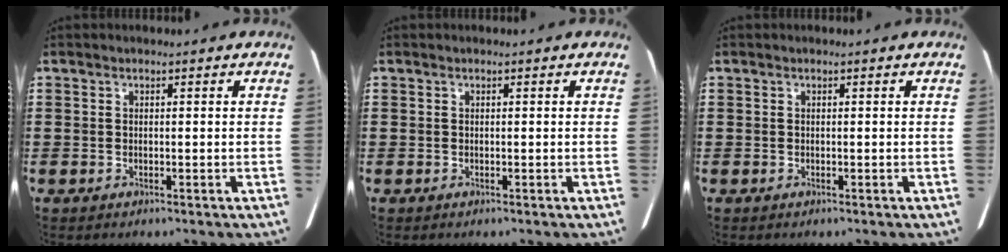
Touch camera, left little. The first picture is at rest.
{"total": 0.0}
{"total": 0.0}